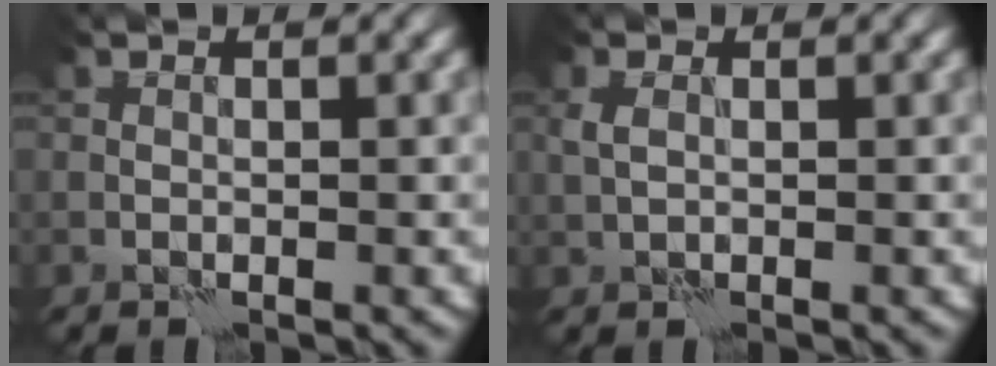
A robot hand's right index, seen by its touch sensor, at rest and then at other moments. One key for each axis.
{"total": 1.0, "fx": 0.5, "fy": 0.5, "fz": 0.7, "tx": -0.017, "ty": 0.001, "tz": 0.007}